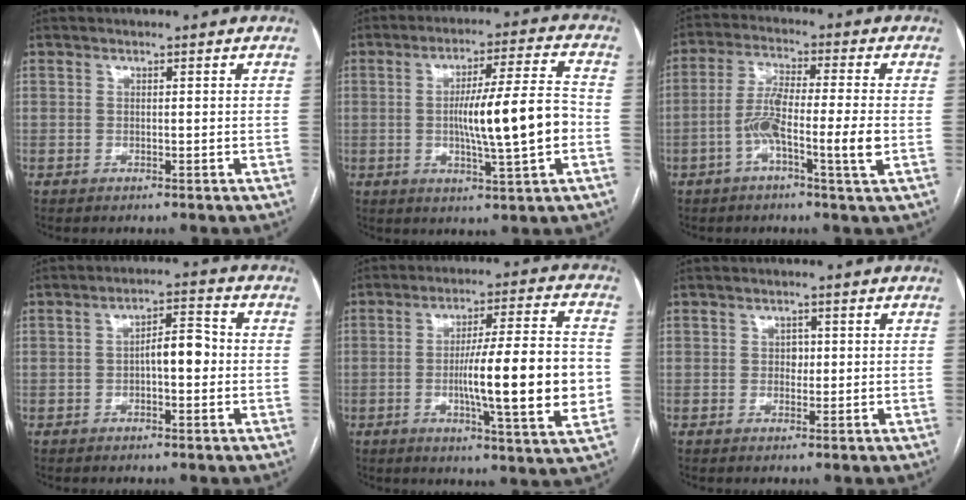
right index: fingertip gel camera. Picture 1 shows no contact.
{"total": 12.3, "force": [-1.5, 0.2, 12.2], "torque": [-0.203, 0.005, -0.024]}
{"total": 9.2, "force": [-2.4, 0.2, 8.9], "torque": [-0.172, 0.004, -0.051]}
{"total": 5.1, "force": [-0.6, 1.6, 4.8], "torque": [-0.074, 0.021, -0.010]}
{"total": 17.0, "force": [-2.2, 0.9, 16.8], "torque": [-0.254, 0.000, -0.035]}
{"total": 1.2, "force": [0.1, 0.9, 0.8], "torque": [-0.008, 0.002, 0.001]}